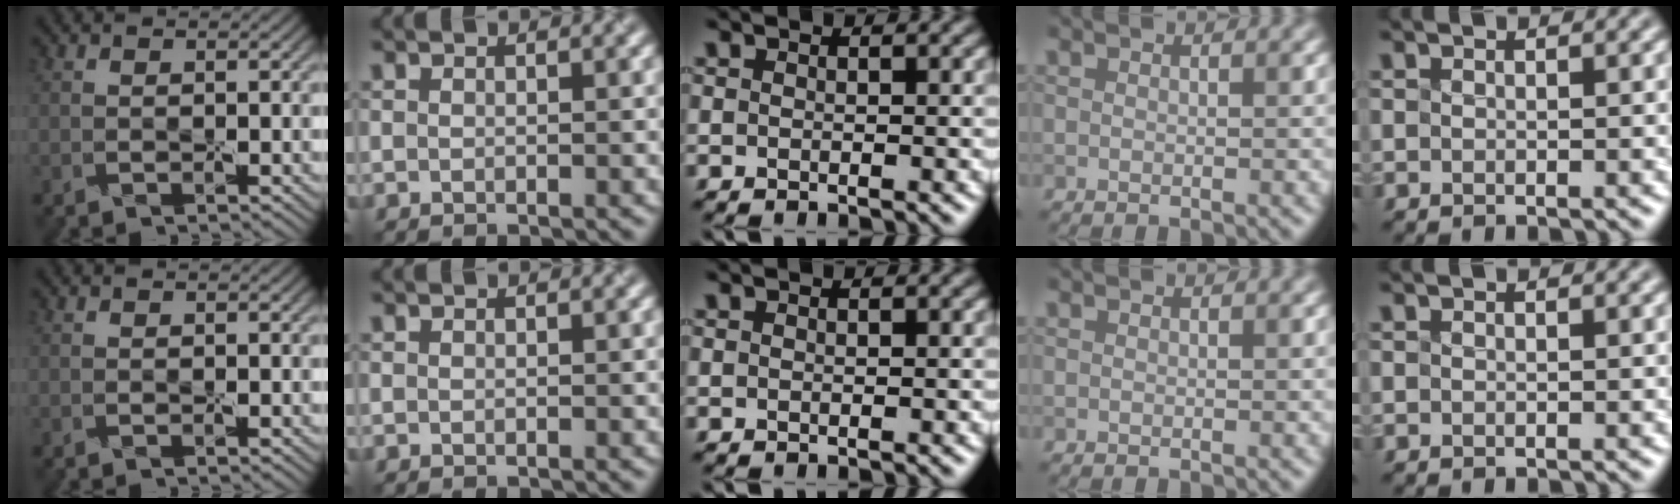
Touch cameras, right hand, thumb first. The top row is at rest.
{}